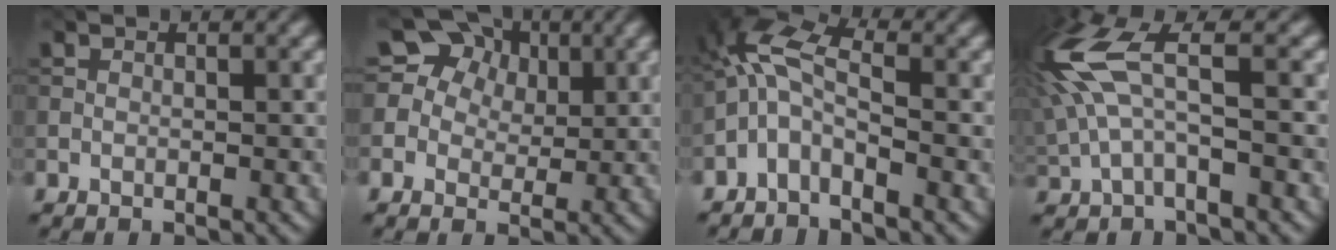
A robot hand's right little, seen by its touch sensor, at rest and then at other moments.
{"total": 11.2, "force": [5.4, 8.6, 4.8], "torque": [-0.106, 0.040, 0.066]}
{"total": 4.3, "force": [-2.2, 1.7, 3.3], "torque": [-0.076, 0.014, -0.059]}
{"total": 6.9, "force": [1.1, 2.3, 6.3], "torque": [-0.167, 0.013, 0.014]}